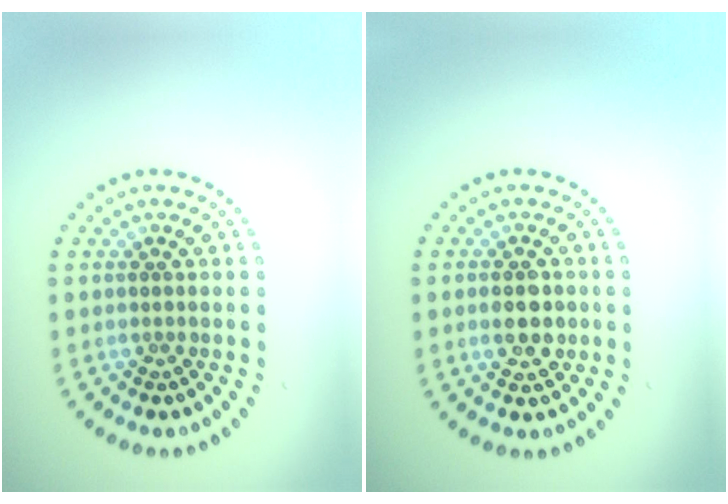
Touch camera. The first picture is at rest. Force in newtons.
{"total": 2.6, "press": 2.6, "slide": 0.1}